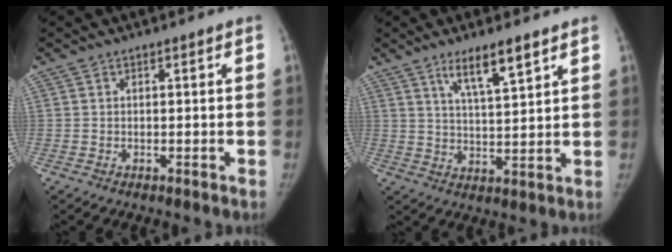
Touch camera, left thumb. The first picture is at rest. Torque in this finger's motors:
{"motor_torque": [0.35, -0.24, 0.79, -0.74, 0.07]}